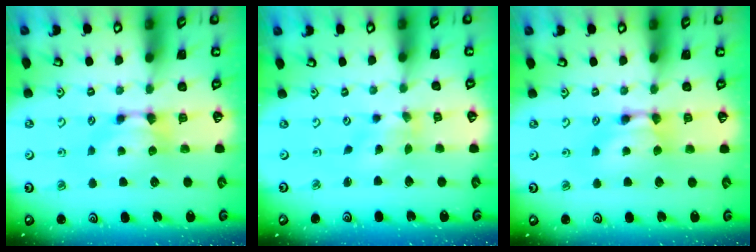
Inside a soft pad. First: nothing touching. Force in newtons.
{"total": 1.8, "press": 1.6, "slide": 0.9}
{"total": 1.7, "press": 1.7, "slide": 0.1}